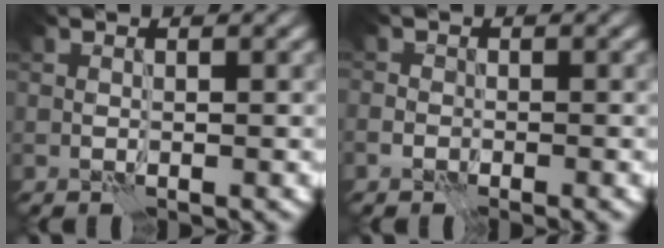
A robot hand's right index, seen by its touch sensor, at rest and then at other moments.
{"total": 1.2, "force": [-1.1, 0.5, 0.0], "torque": [0.001, 0.003, -0.018]}